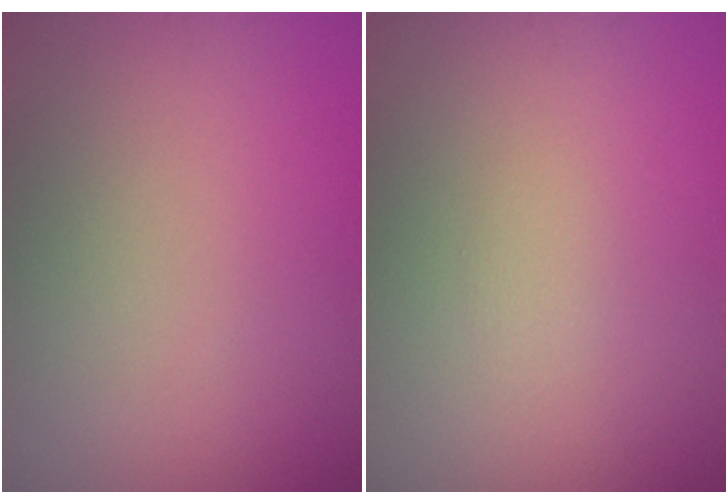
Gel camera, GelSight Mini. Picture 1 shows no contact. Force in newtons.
{"total": 0.6, "press": 0.6, "slide": 0.0}